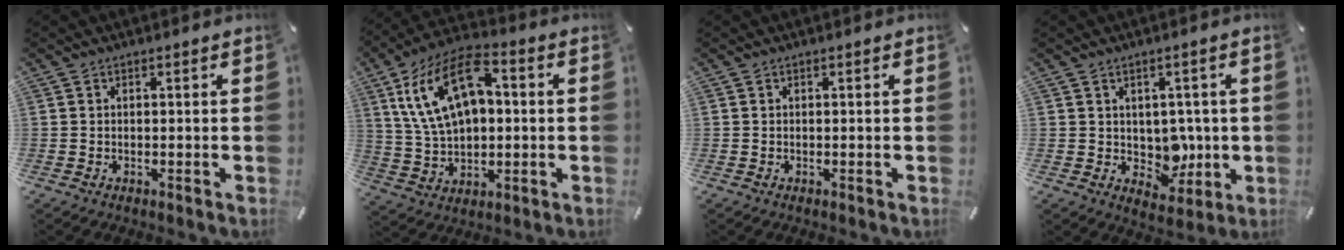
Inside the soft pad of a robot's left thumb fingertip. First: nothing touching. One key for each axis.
{"total": 16.5, "fx": 4.9, "fy": 10.4, "fz": 11.8, "tx": -0.250, "ty": 0.004, "tz": 0.089}
{"total": 0.0}
{"total": 6.4, "fx": 1.1, "fy": 5.8, "fz": 2.4, "tx": -0.013, "ty": -0.016, "tz": 0.023}